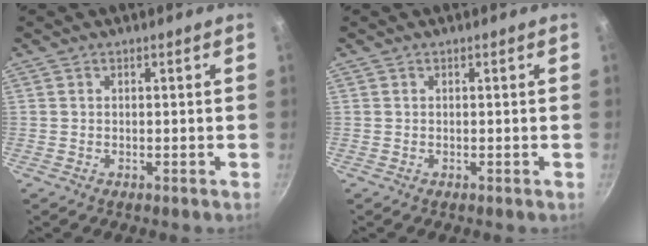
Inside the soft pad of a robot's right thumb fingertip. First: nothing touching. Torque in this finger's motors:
{"motor_torque": [0.00, 0.00, 0.00, 0.00, 0.00]}